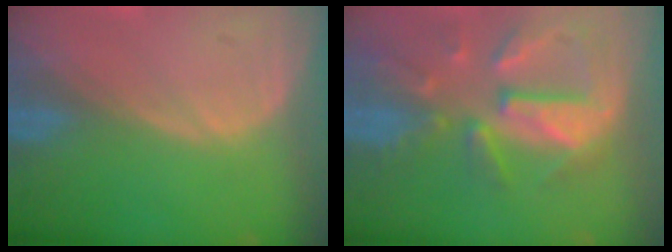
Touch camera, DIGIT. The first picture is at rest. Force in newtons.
{"total": 10.8, "press": 9.6, "slide": 4.9}